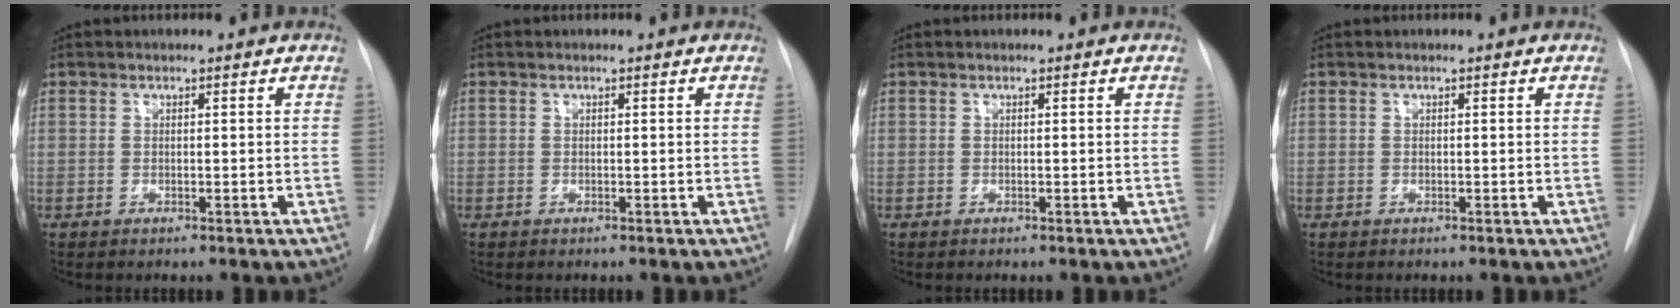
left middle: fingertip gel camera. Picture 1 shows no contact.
{"total": 0.0}
{"total": 0.0}
{"total": 0.0}